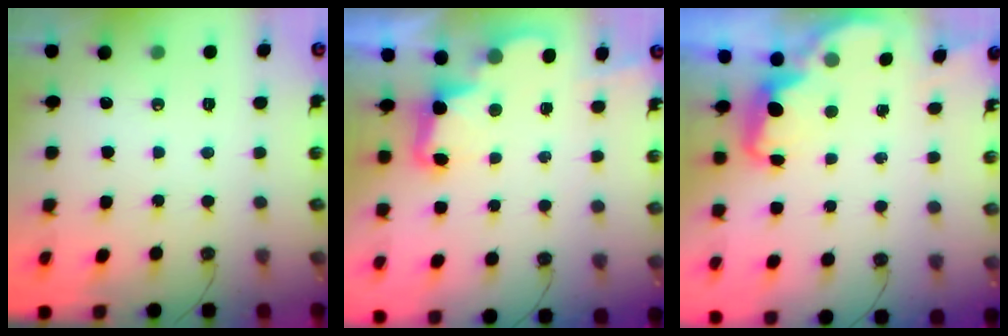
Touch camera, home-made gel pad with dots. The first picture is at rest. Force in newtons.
{"total": 3.3, "press": 3.3, "slide": 0.6}
{"total": 2.5, "press": 2.4, "slide": 0.7}